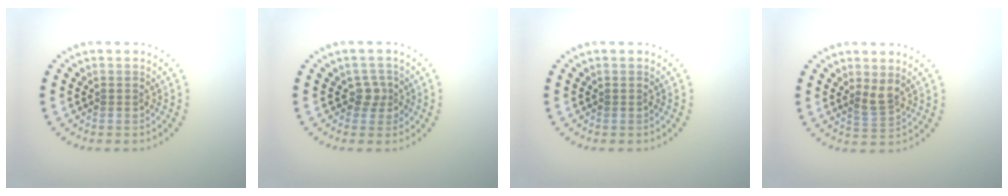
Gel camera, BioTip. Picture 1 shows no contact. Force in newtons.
{"total": 1.7, "press": 1.3, "slide": 1.1}
{"total": 0.0}
{"total": 1.9, "press": 1.3, "slide": 1.3}